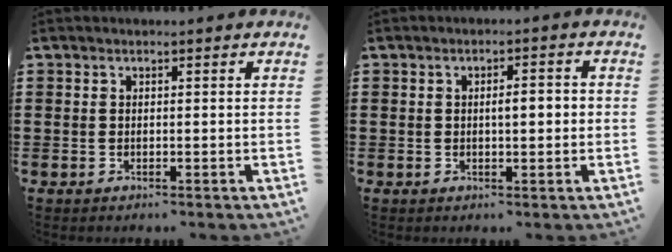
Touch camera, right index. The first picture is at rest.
{"total": 2.5, "force": [0.0, 0.9, 2.4], "torque": [-0.036, 0.001, -0.005]}